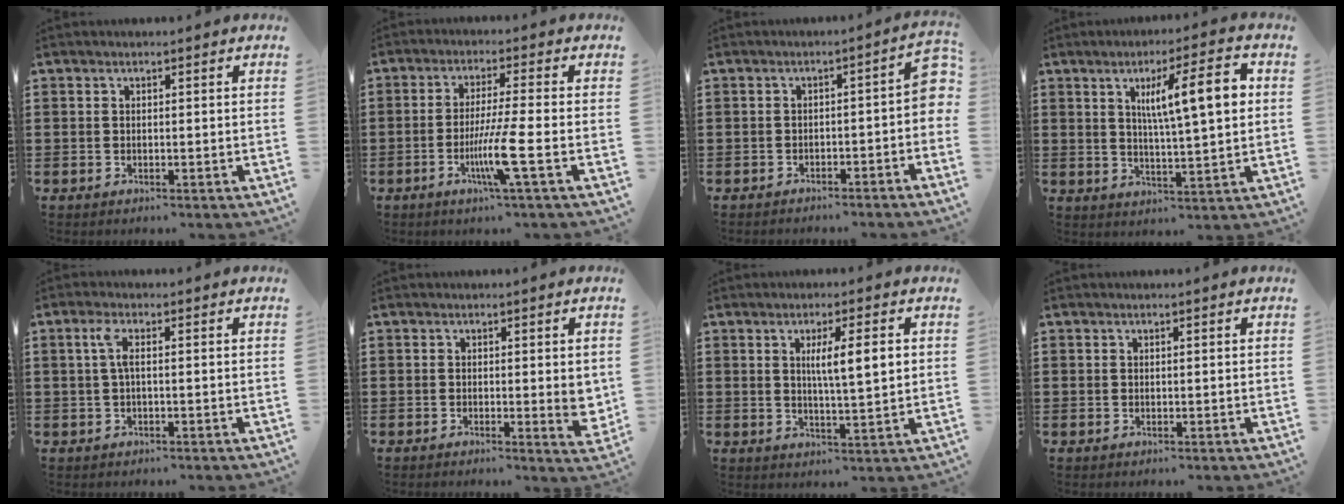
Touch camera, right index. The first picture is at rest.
{"total": 8.0, "force": [-2.8, -0.4, 7.5], "torque": [-0.146, -0.021, -0.054]}
{"total": 3.0, "force": [-1.8, 0.7, 2.3], "torque": [-0.038, 0.006, -0.036]}
{"total": 10.3, "force": [2.8, 1.9, 9.7], "torque": [-0.173, 0.001, 0.041]}
{"total": 2.8, "force": [0.2, 0.6, 2.7], "torque": [-0.062, 0.002, -0.002]}
{"total": 3.3, "force": [0.0, 1.0, 3.1], "torque": [-0.038, -0.005, -0.003]}
{"total": 5.8, "force": [1.3, 1.0, 5.5], "torque": [-0.099, 0.001, 0.017]}
{"total": 0.5, "force": [0.3, 0.5, 0.0], "torque": [-0.001, 0.004, 0.006]}